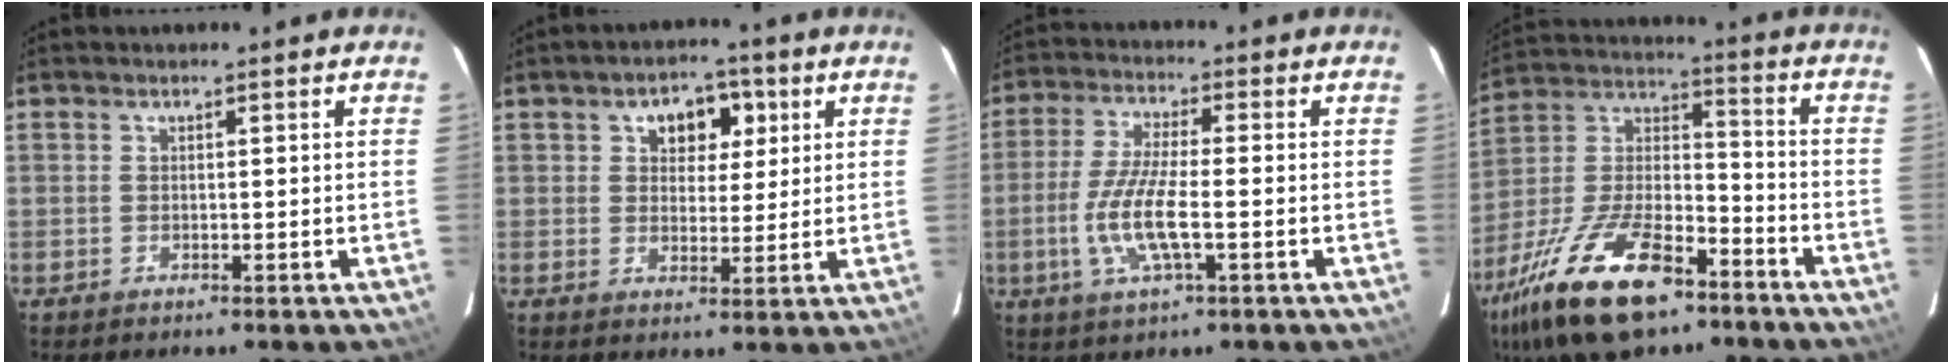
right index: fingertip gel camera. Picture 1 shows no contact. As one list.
[{"total": 6.7, "force": [2.6, 4.8, 3.9], "torque": [-0.058, 0.016, 0.040]}, {"total": 10.0, "force": [-2.4, 2.1, 9.4], "torque": [-0.195, -0.008, -0.050]}, {"total": 23.2, "force": [-14.3, 9.8, 15.5], "torque": [-0.318, -0.011, -0.251]}]